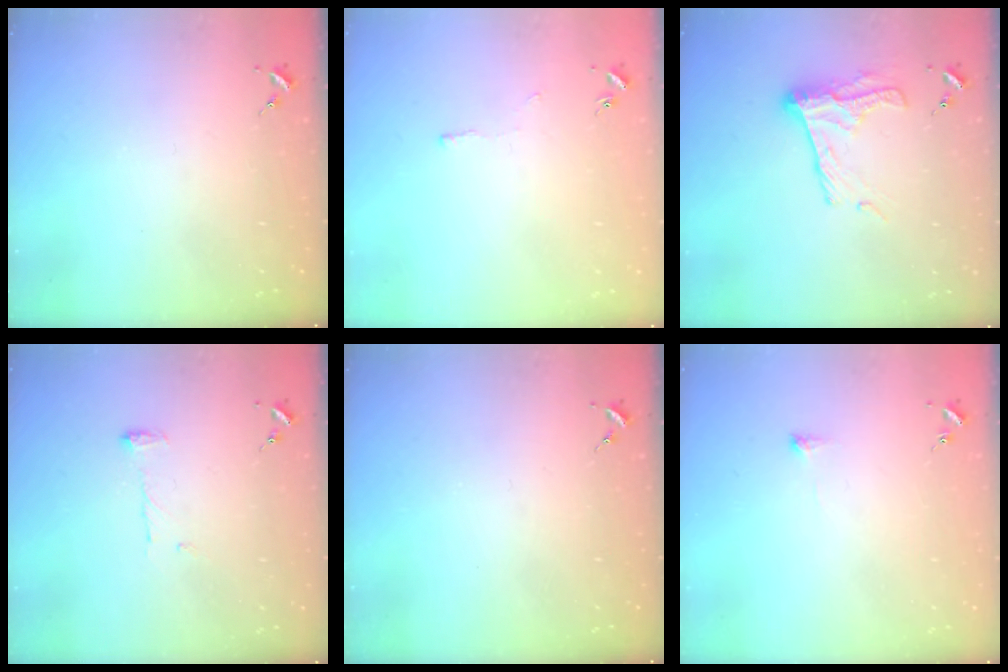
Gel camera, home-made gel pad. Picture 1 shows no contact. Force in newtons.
{"total": 2.3, "press": 2.3, "slide": 0.4}
{"total": 12.8, "press": 12.8, "slide": 0.7}
{"total": 7.4, "press": 7.3, "slide": 0.4}
{"total": 0.0}
{"total": 5.1, "press": 5.0, "slide": 1.0}